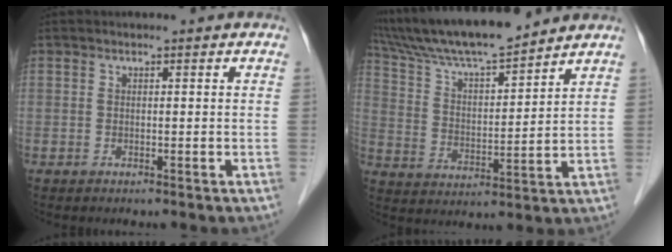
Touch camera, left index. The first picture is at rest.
{"total": 14.8, "force": [13.3, 1.1, 6.4], "torque": [-0.124, 0.011, 0.238]}